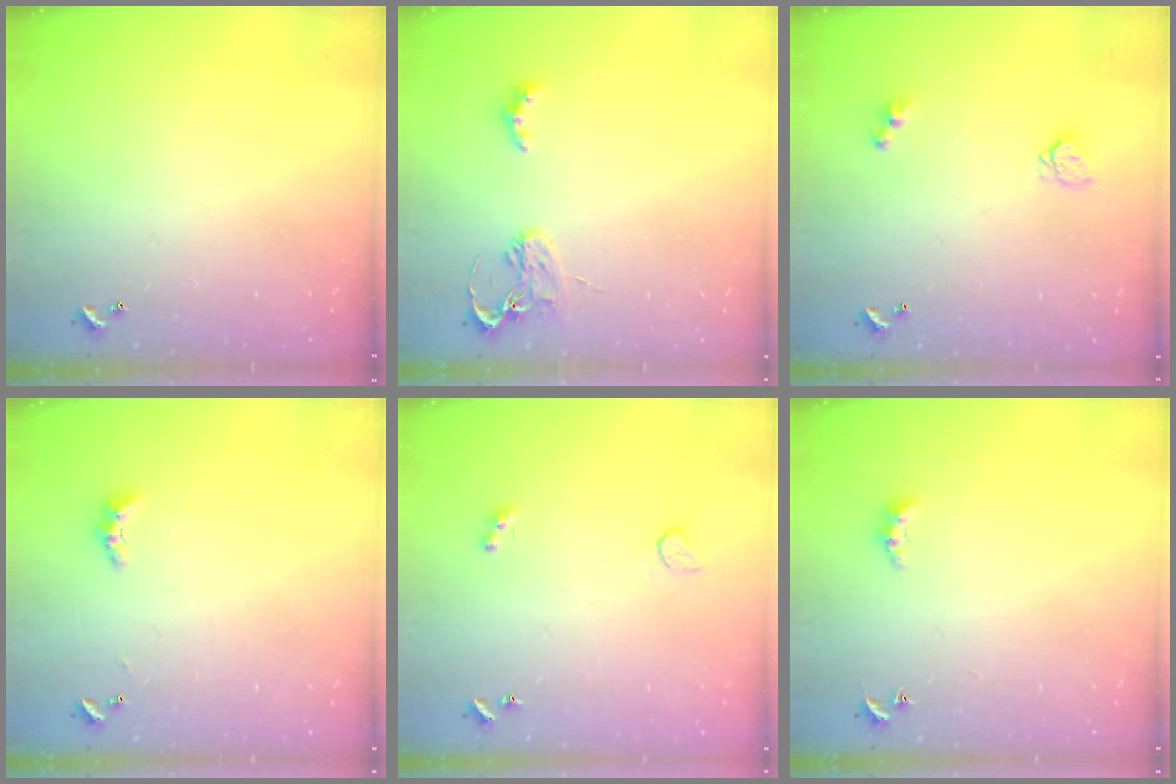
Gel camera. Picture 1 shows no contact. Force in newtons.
{"total": 2.9, "press": 2.8, "slide": 0.6}
{"total": 3.8, "press": 3.7, "slide": 0.2}
{"total": 3.9, "press": 3.8, "slide": 0.7}
{"total": 2.6, "press": 2.2, "slide": 1.2}
{"total": 2.4, "press": 2.4, "slide": 0.6}